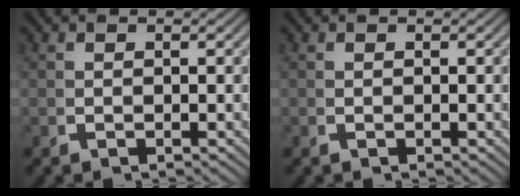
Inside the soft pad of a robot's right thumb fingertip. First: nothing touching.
{"total": 0.0}